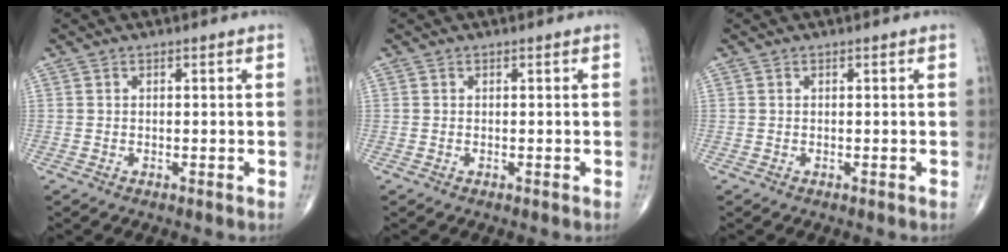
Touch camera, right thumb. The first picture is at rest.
{"total": 0.0}
{"total": 0.0}